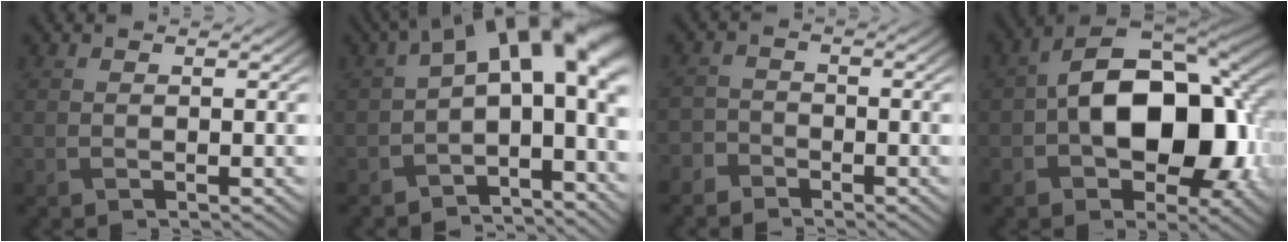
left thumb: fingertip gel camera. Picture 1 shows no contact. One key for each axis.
{"total": 14.4, "fx": 0.9, "fy": 7.5, "fz": 12.2, "tx": -0.180, "ty": -0.012, "tz": 0.019}
{"total": 2.5, "fx": -2.1, "fy": 1.3, "fz": 0.1, "tx": 0.000, "ty": 0.003, "tz": -0.051}
{"total": 16.4, "fx": -0.7, "fy": 10.4, "fz": 12.6, "tx": -0.196, "ty": -0.001, "tz": -0.006}